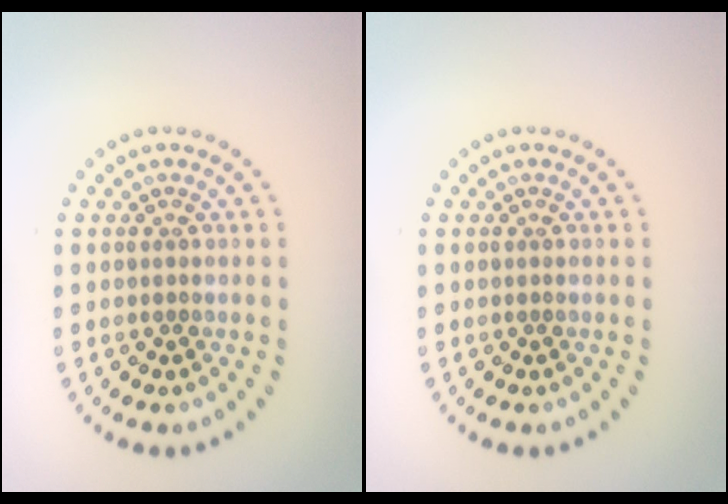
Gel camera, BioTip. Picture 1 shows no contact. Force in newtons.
{"total": 0.0}